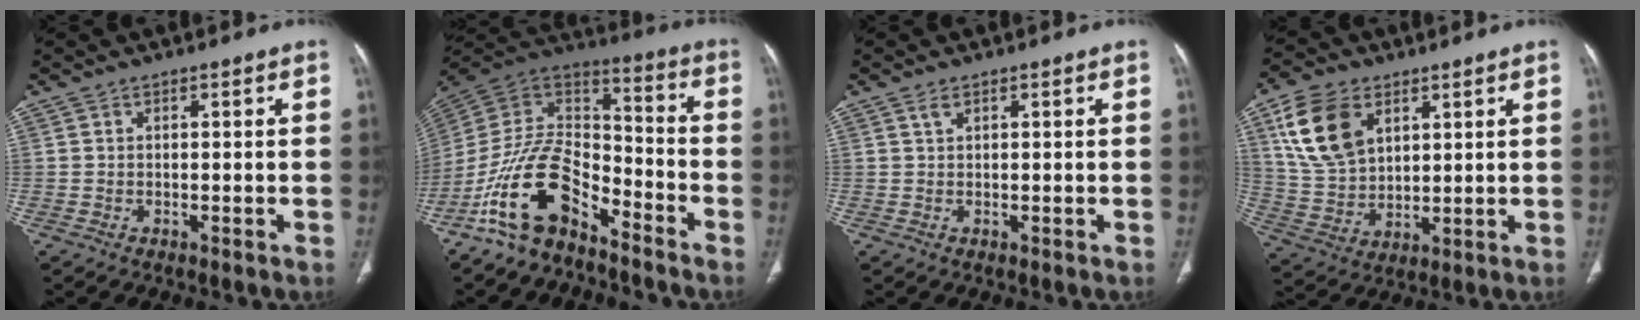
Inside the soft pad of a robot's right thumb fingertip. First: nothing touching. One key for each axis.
{"total": 16.5, "fx": -10.5, "fy": 8.2, "fz": 9.7, "tx": -0.158, "ty": 0.092, "tz": -0.203}
{"total": 1.1, "fx": 0.7, "fy": 0.6, "fz": 0.7, "tx": -0.010, "ty": 0.002, "tz": 0.013}
{"total": 13.8, "fx": 6.0, "fy": 8.8, "fz": 8.7, "tx": -0.150, "ty": -0.017, "tz": 0.127}